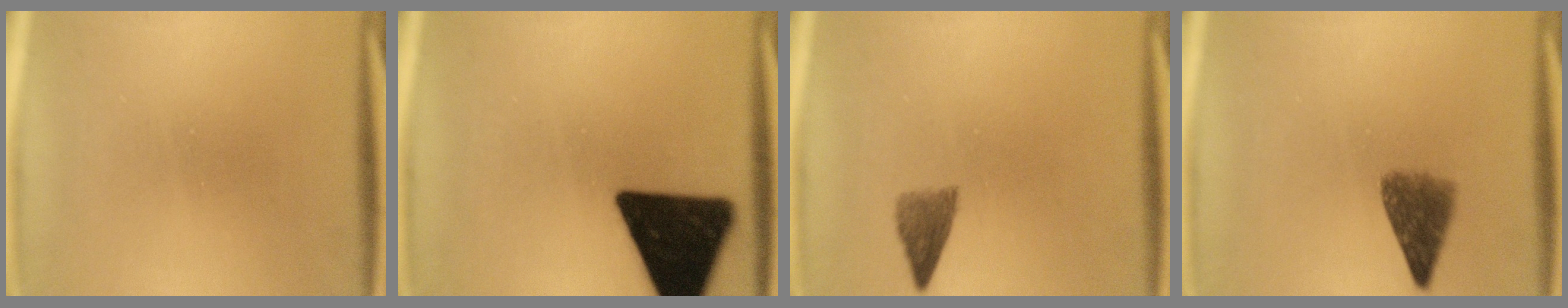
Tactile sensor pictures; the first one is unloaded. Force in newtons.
{"total": 17.7}
{"total": 3.0}
{"total": 5.3}